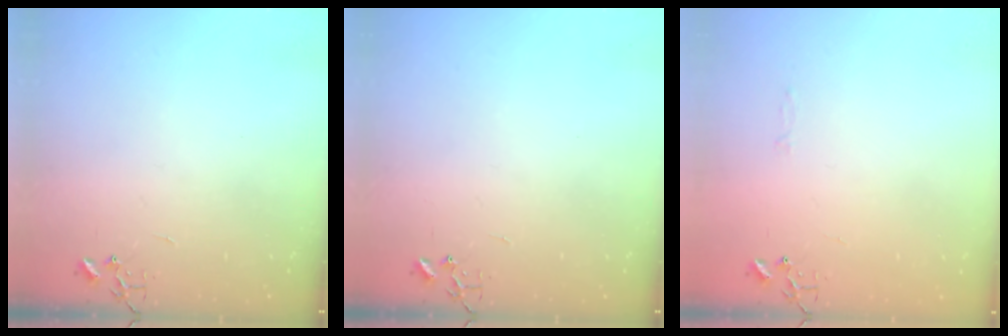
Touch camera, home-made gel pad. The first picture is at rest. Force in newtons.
{"total": 0.0}
{"total": 2.8, "press": 2.8, "slide": 0.4}